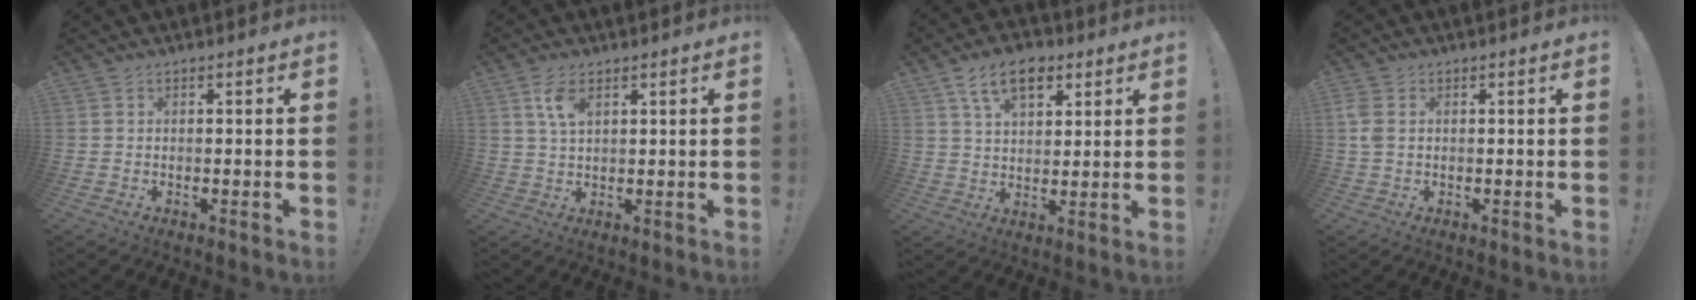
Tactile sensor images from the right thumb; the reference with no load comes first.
{"total": 5.4, "force": [2.5, 2.5, 4.0], "torque": [-0.070, -0.006, 0.044]}
{"total": 11.3, "force": [5.8, 6.7, 7.0], "torque": [-0.109, -0.010, 0.107]}
{"total": 3.6, "force": [0.8, 2.4, 2.5], "torque": [-0.065, 0.004, 0.014]}